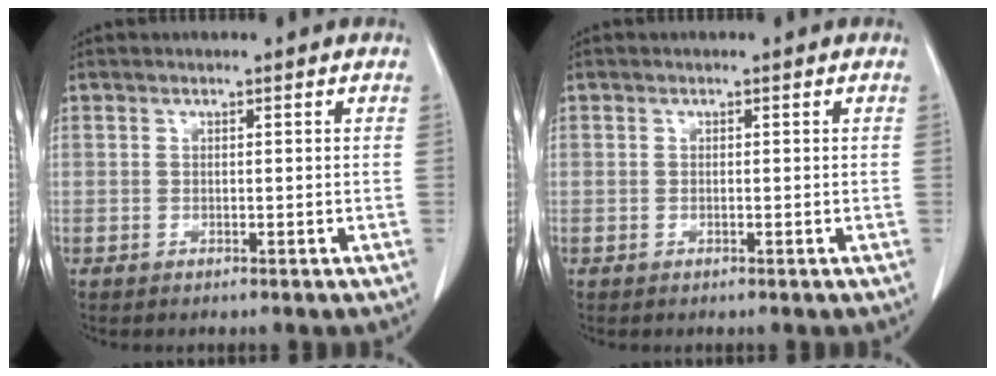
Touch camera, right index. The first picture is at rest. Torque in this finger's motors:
{"motor_torque": [0.06, -0.01, 0.02, 0.00]}